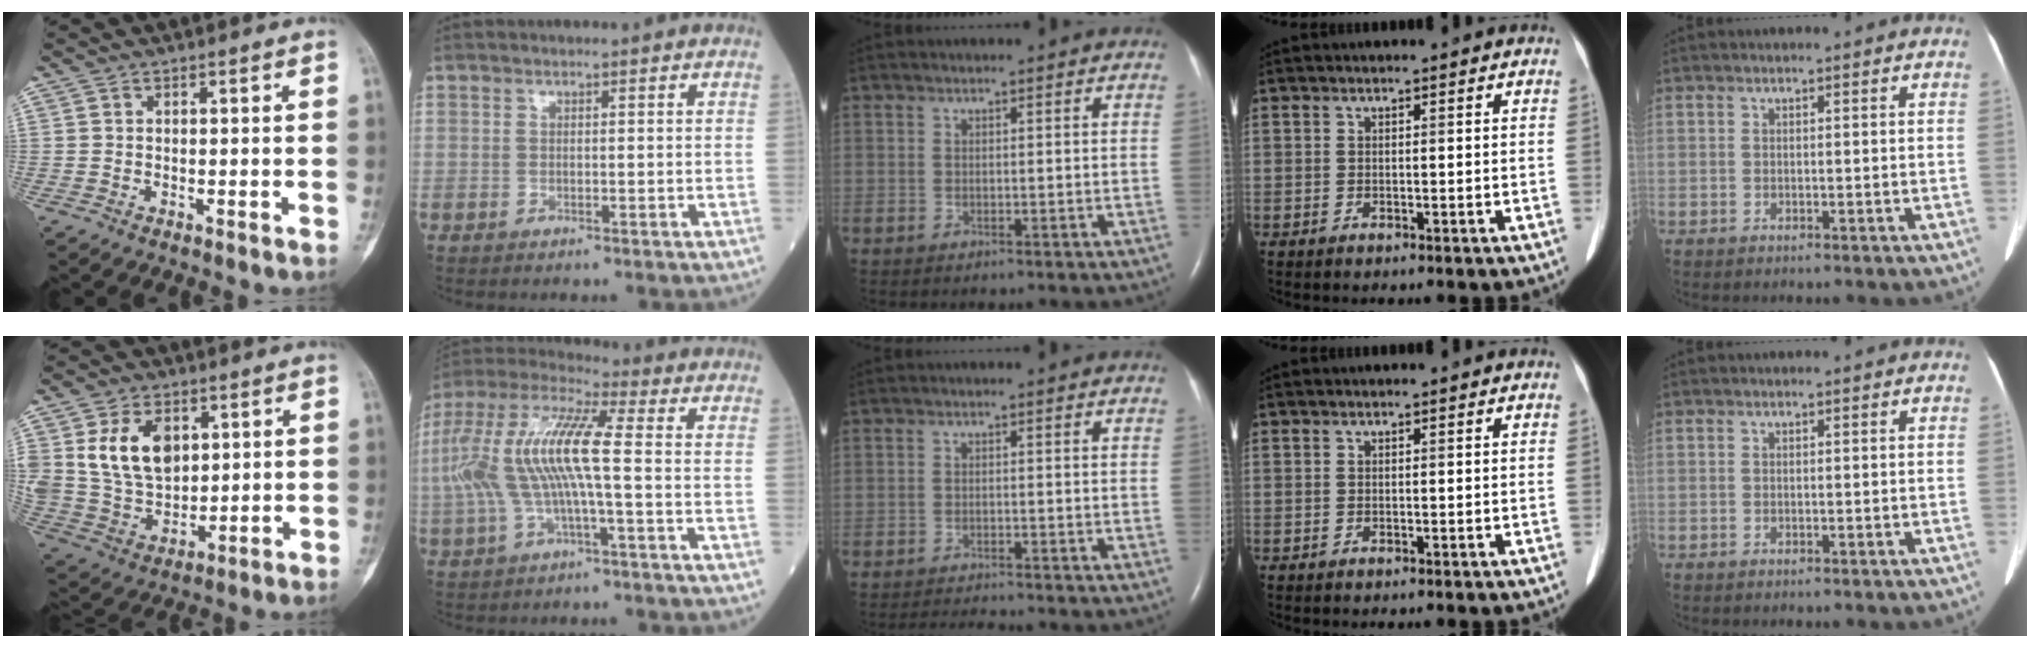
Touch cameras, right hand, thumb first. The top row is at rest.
{"thumb": {"total": 13.8, "force": [4.3, 9.4, 9.2], "torque": [-0.145, -0.016, 0.096]}, "index": {"total": 14.5, "force": [-0.5, 2.5, 14.3], "torque": [-0.308, 0.026, -0.016]}, "middle": {"total": 3.6, "force": [-3.5, -0.4, 0.8], "torque": [-0.019, -0.016, -0.054]}}